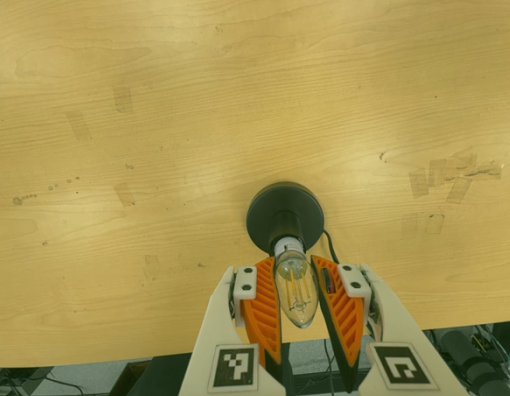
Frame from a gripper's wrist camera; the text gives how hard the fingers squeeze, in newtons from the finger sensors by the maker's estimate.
{"total": 13.8, "left": 13.7, "right": 13.8}